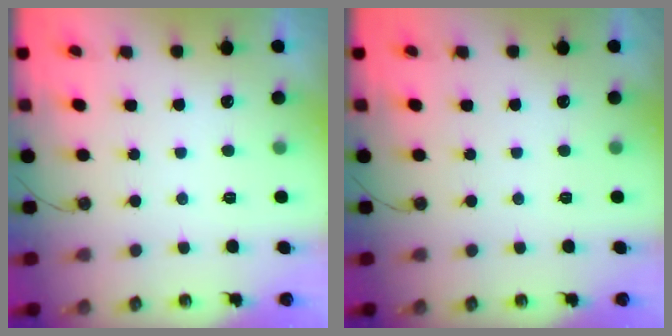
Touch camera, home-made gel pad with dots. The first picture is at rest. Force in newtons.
{"total": 0.0}